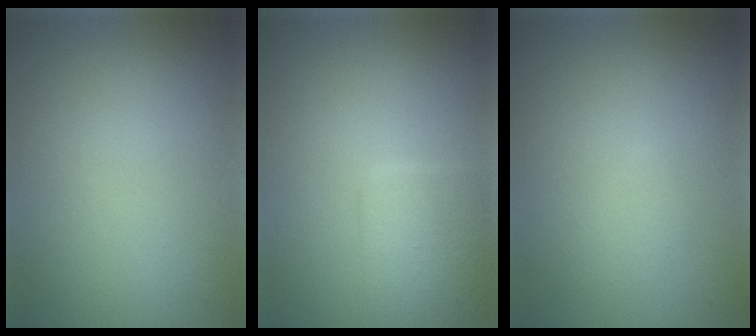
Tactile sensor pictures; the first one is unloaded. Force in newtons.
{"total": 4.0, "press": 4.0, "slide": 0.3}
{"total": 1.3, "press": 1.3, "slide": 0.1}